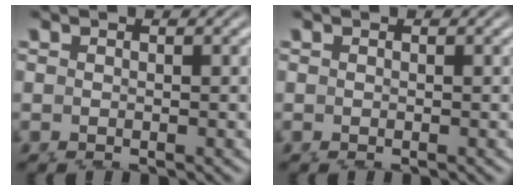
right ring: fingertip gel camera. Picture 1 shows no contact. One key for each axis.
{"total": 0.0}